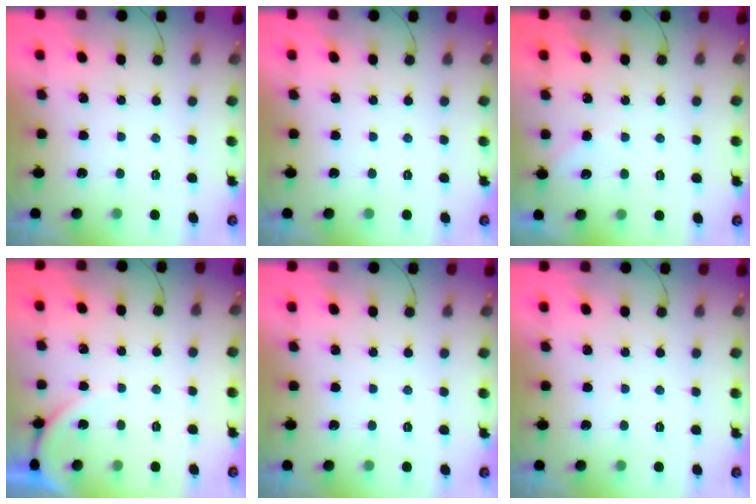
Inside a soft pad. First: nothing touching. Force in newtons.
{"total": 0.0}
{"total": 3.1, "press": 3.1, "slide": 0.5}
{"total": 3.0, "press": 3.0, "slide": 0.3}
{"total": 0.0}
{"total": 0.0}